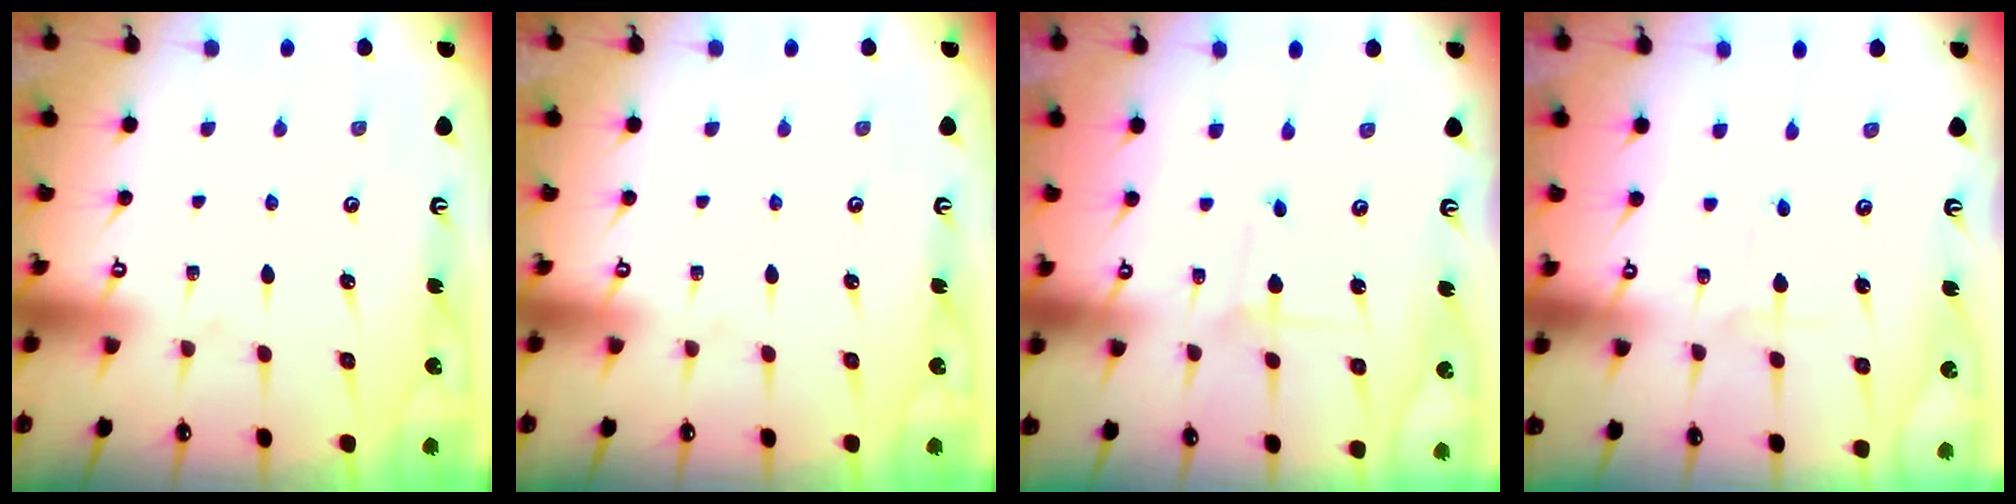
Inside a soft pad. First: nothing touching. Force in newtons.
{"total": 0.0}
{"total": 1.4, "press": 1.4, "slide": 0.1}
{"total": 2.3, "press": 2.3, "slide": 0.1}